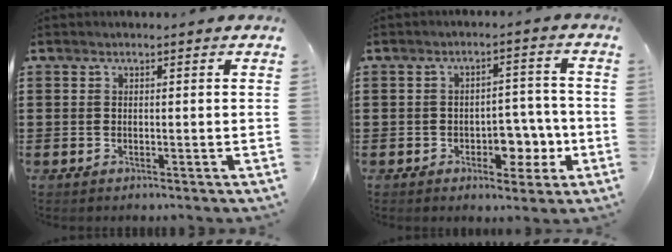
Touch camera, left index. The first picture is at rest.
{"total": 5.8, "force": [-2.0, 3.8, 3.8], "torque": [-0.045, 0.003, -0.042]}